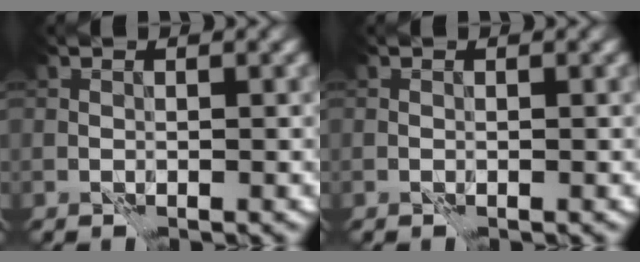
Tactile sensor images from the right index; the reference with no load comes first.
{"total": 0.0}